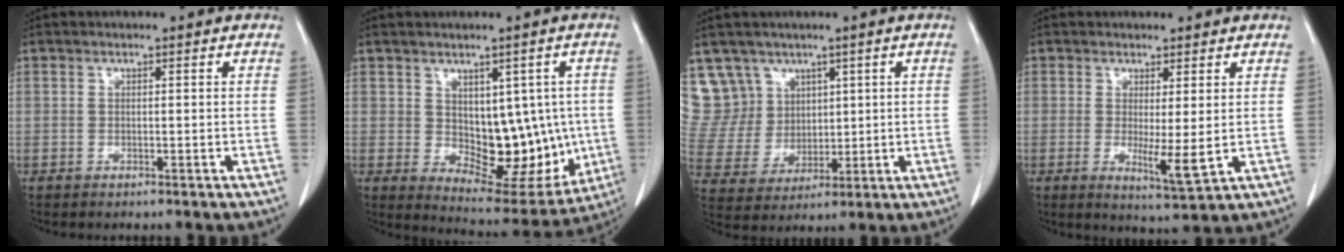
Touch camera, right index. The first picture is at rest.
{"total": 13.1, "force": [-0.3, 7.4, 10.8], "torque": [-0.127, 0.005, 0.027]}
{"total": 9.9, "force": [6.2, 7.7, 0.2], "torque": [-0.019, 0.035, 0.139]}
{"total": 5.0, "force": [-0.2, 0.4, 5.0], "torque": [-0.088, -0.018, 0.003]}